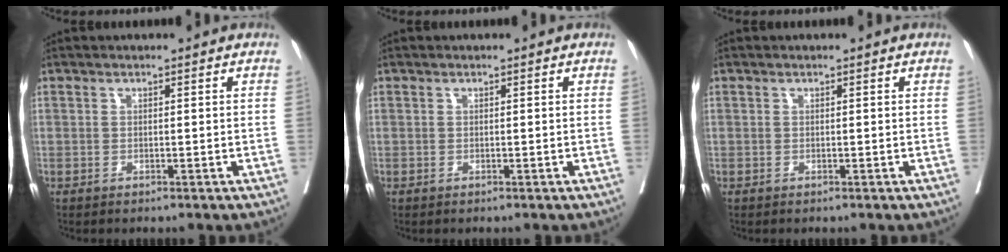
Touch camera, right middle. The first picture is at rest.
{"total": 0.0}
{"total": 0.0}